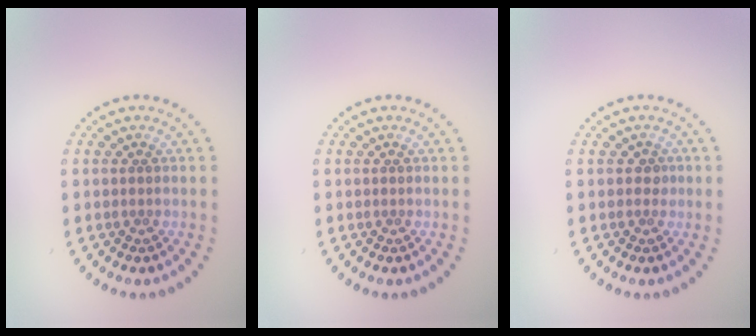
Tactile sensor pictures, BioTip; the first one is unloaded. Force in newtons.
{"total": 0.0}
{"total": 1.0, "press": 0.8, "slide": 0.5}